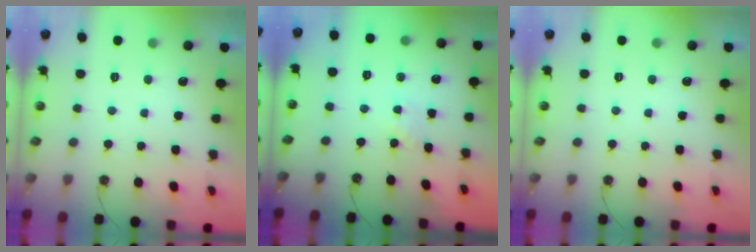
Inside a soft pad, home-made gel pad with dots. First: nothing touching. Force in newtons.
{"total": 1.9, "press": 1.9, "slide": 0.3}
{"total": 0.0}